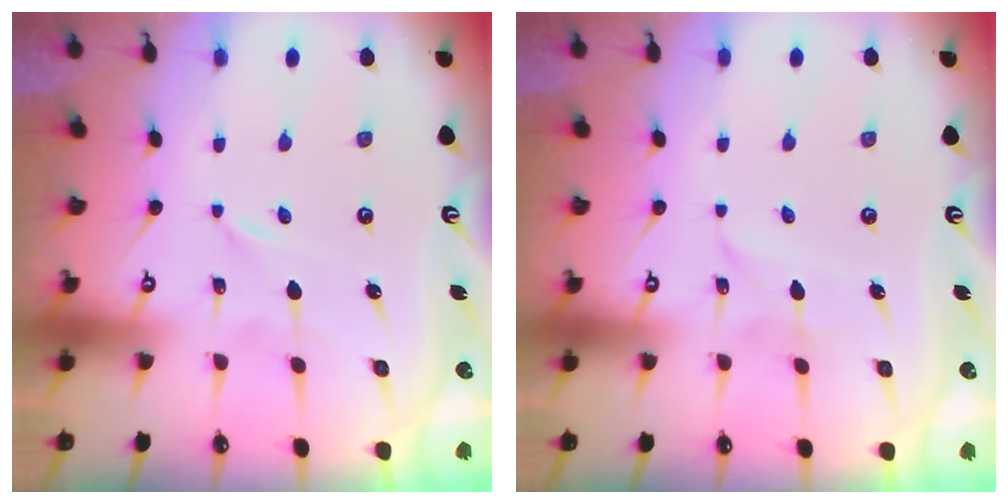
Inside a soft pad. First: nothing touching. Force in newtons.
{"total": 2.4, "press": 2.4, "slide": 0.2}